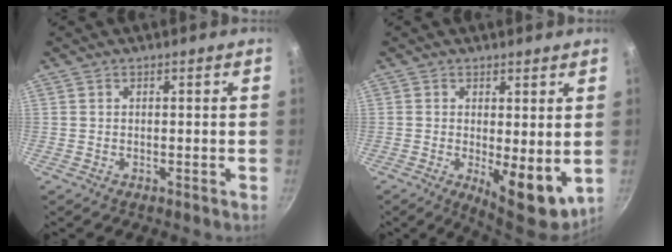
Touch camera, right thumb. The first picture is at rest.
{"total": 8.6, "force": [-0.5, 3.4, 7.9], "torque": [-0.096, -0.016, 0.003]}